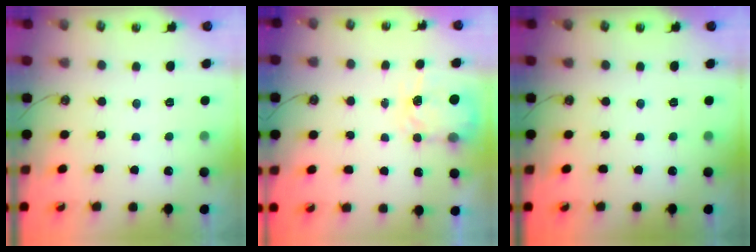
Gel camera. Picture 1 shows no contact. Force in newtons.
{"total": 3.7, "press": 3.6, "slide": 0.7}
{"total": 0.0}